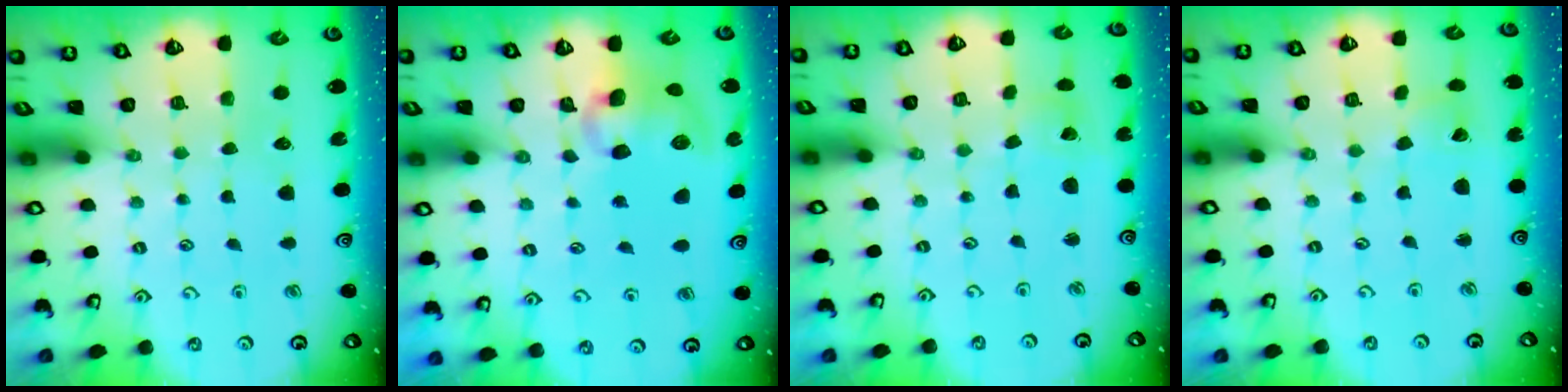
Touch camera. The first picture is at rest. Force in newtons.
{"total": 11.5, "press": 11.4, "slide": 1.7}
{"total": 2.6, "press": 2.6, "slide": 0.2}
{"total": 2.7, "press": 2.7, "slide": 0.3}